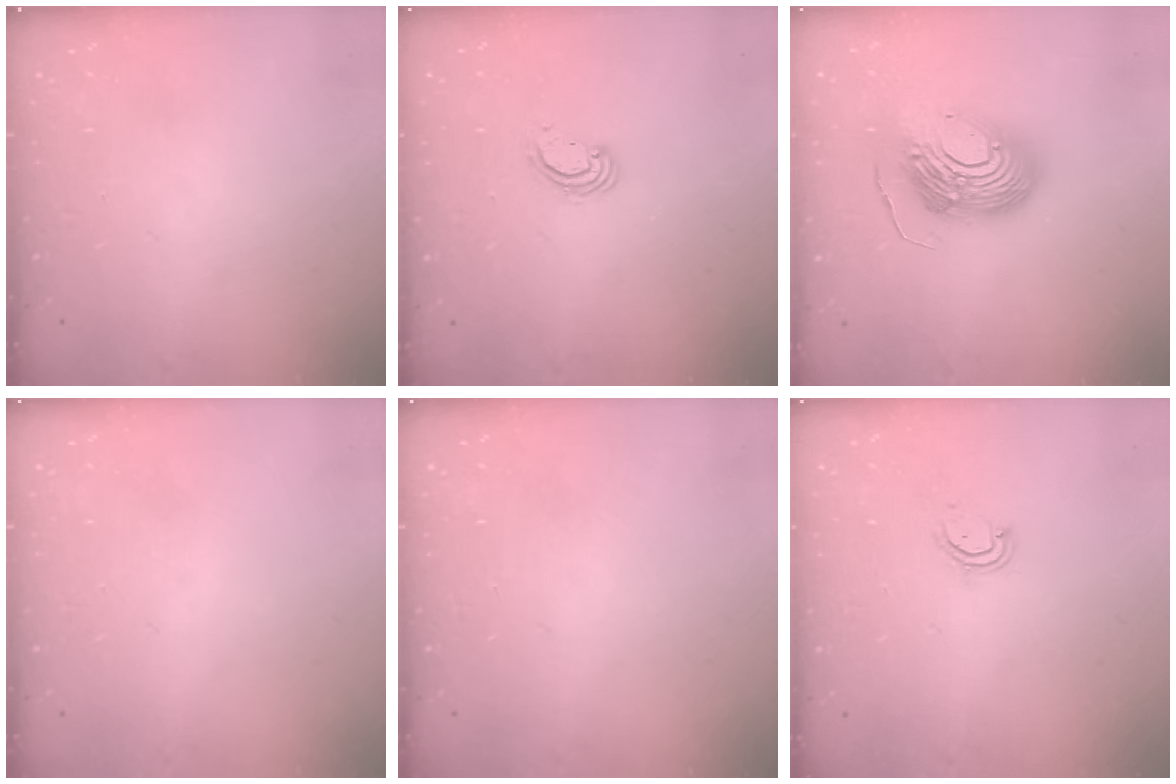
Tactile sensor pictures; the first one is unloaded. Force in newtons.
{"total": 3.0, "press": 3.0, "slide": 0.3}
{"total": 17.4, "press": 17.3, "slide": 1.6}
{"total": 0.0}
{"total": 0.0}
{"total": 3.6, "press": 3.6, "slide": 0.2}